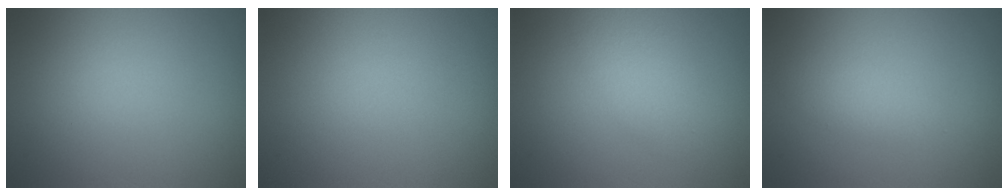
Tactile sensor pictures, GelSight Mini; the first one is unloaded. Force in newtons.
{"total": 0.0}
{"total": 3.0, "press": 3.0, "slide": 0.1}
{"total": 1.7, "press": 1.7, "slide": 0.0}